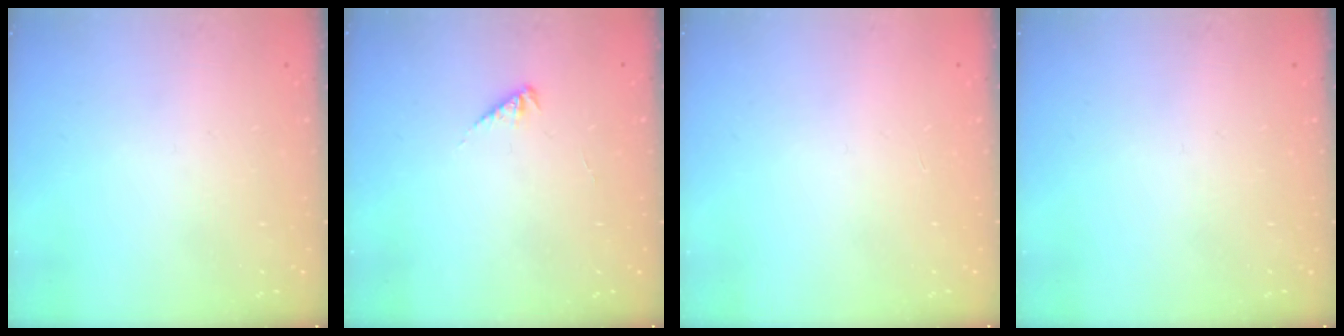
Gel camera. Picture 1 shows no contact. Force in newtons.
{"total": 2.5, "press": 2.5, "slide": 0.5}
{"total": 0.0}
{"total": 0.0}